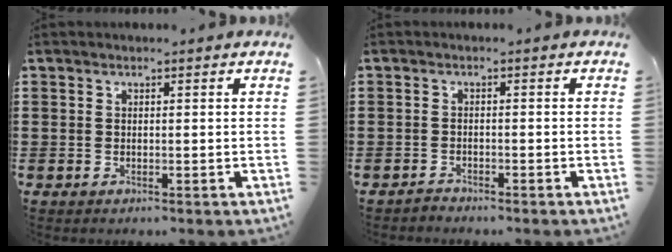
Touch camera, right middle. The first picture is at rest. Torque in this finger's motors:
{"motor_torque": [-0.91, 1.02, 0.00, -0.02]}